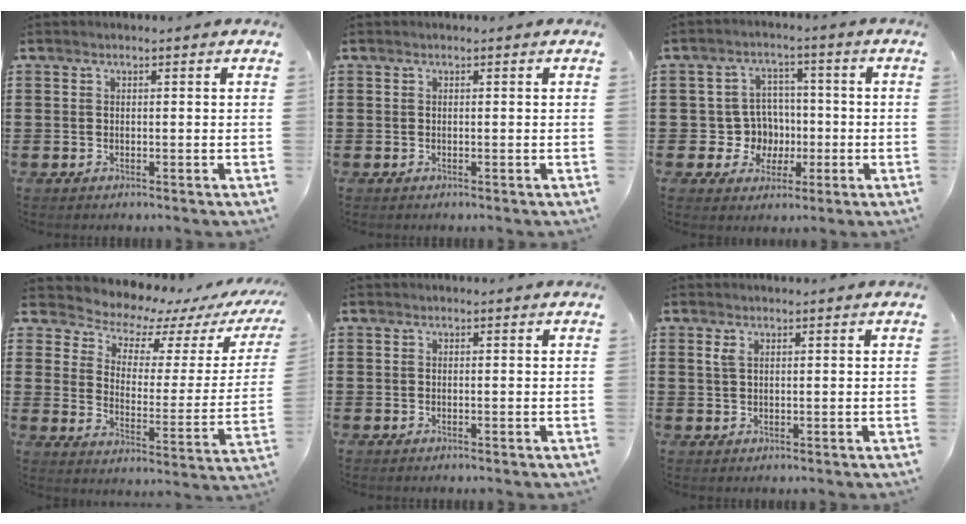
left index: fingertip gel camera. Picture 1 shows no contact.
{"total": 0.0}
{"total": 6.6, "force": [-0.6, 6.3, 2.0], "torque": [-0.052, 0.013, -0.006]}
{"total": 4.7, "force": [4.3, 1.8, 0.8], "torque": [-0.039, -0.042, 0.067]}
{"total": 0.0}
{"total": 1.5, "force": [0.7, 0.6, 1.2], "torque": [-0.027, 0.003, 0.013]}